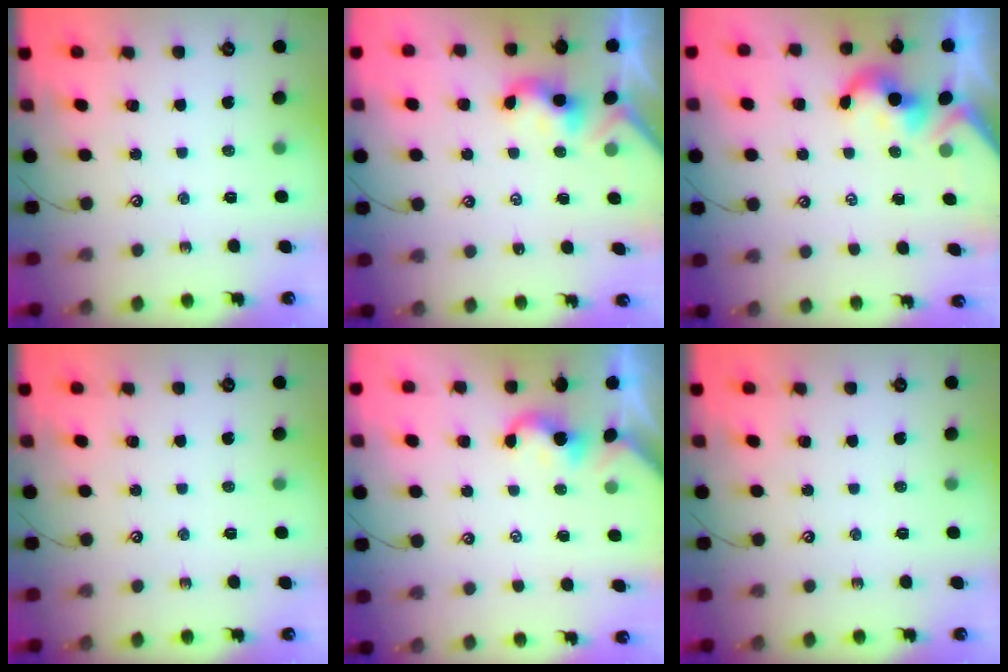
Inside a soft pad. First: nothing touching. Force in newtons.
{"total": 2.0, "press": 2.0, "slide": 0.2}
{"total": 1.8, "press": 1.7, "slide": 0.5}
{"total": 0.0}
{"total": 4.1, "press": 4.1, "slide": 0.1}
{"total": 0.0}